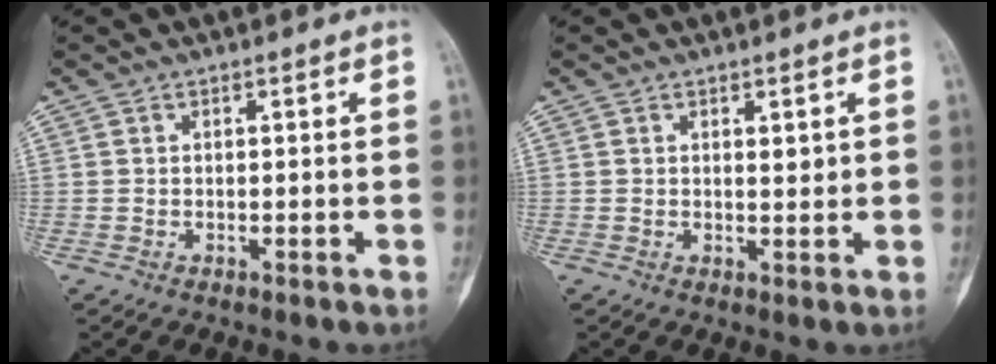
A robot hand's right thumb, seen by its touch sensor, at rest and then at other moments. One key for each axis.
{"total": 1.7, "fx": 0.6, "fy": 0.8, "fz": 1.4, "tx": -0.013, "ty": -0.005, "tz": 0.010}